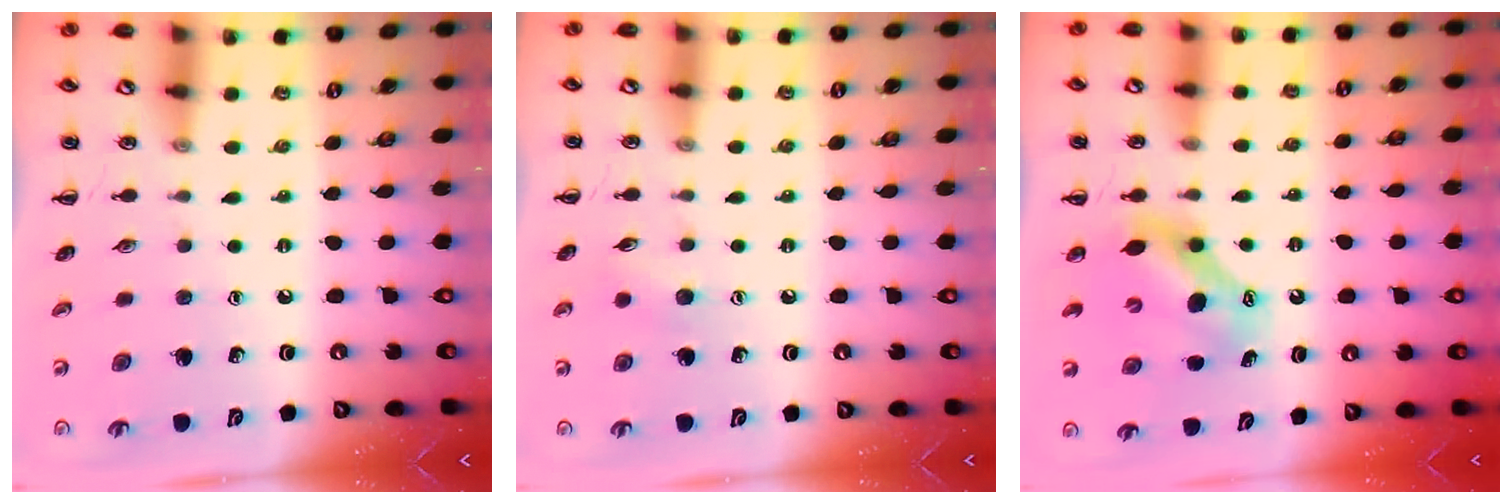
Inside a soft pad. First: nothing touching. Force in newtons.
{"total": 5.3, "press": 5.2, "slide": 1.3}
{"total": 7.4, "press": 7.2, "slide": 1.5}